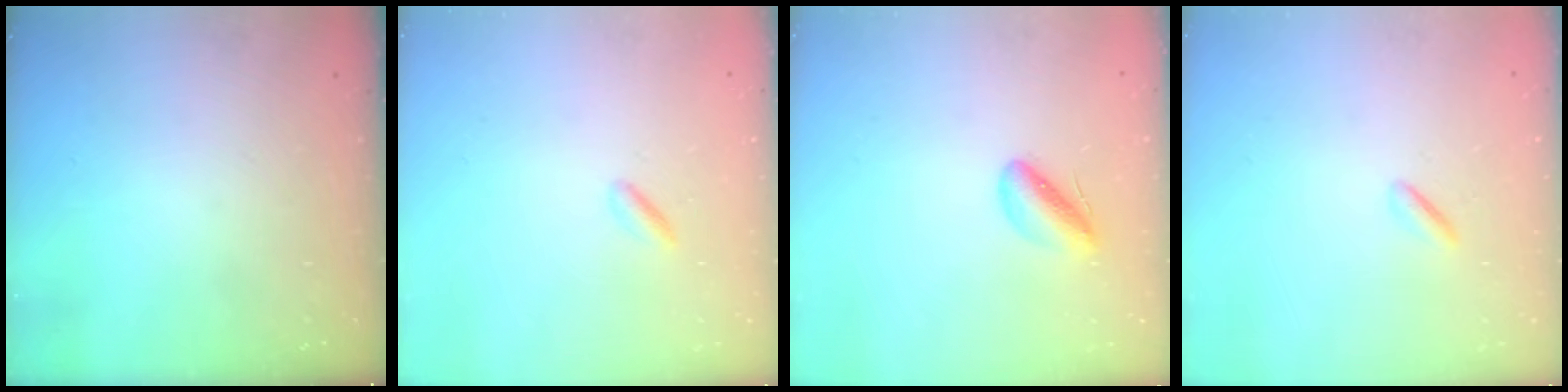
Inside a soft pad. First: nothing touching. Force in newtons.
{"total": 0.9, "press": 0.6, "slide": 0.7}
{"total": 4.9, "press": 4.8, "slide": 1.0}
{"total": 0.5, "press": 0.0, "slide": 0.5}